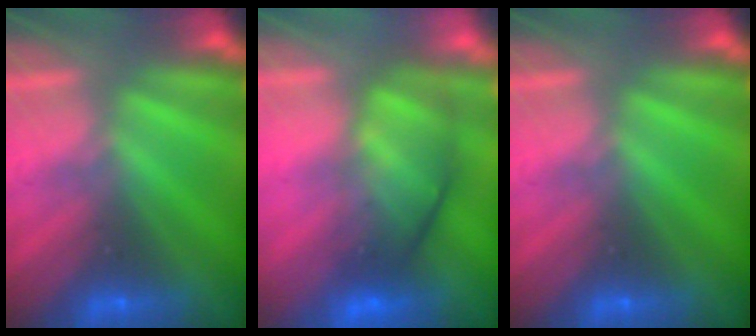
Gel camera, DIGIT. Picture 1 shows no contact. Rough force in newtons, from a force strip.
{"total": 5.5}
{"total": 0.0}